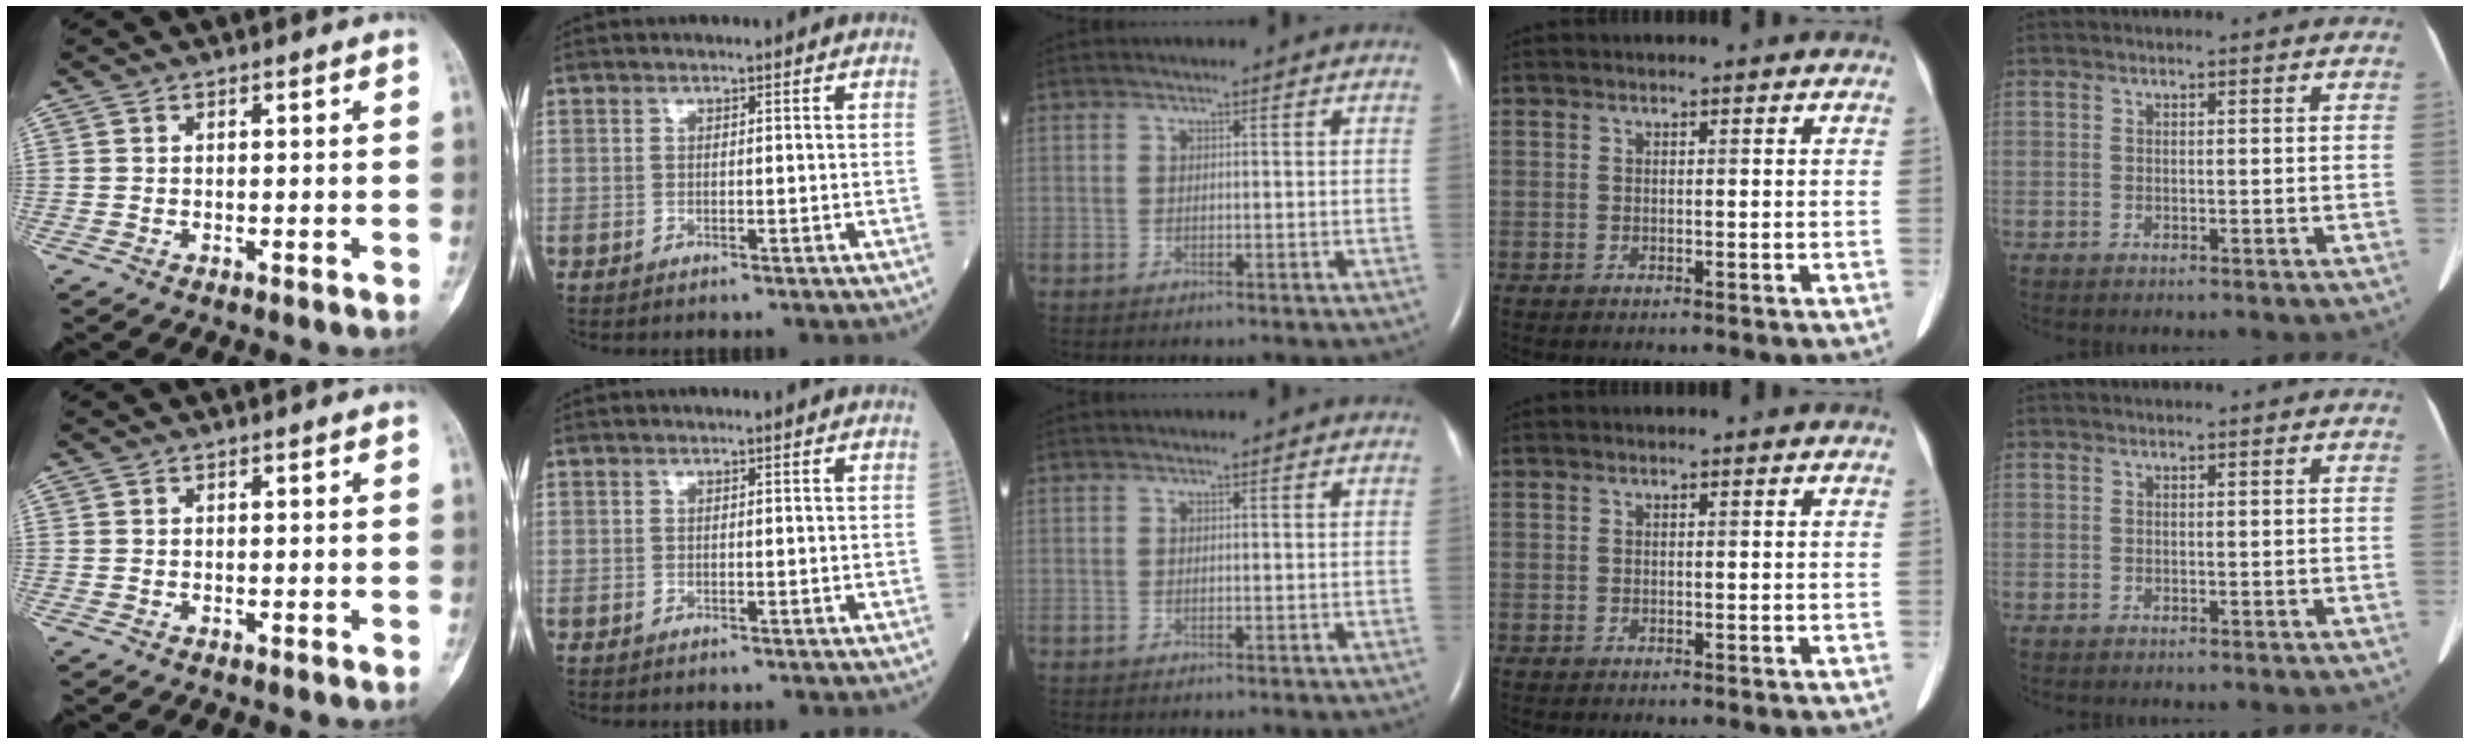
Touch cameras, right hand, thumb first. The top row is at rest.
{}